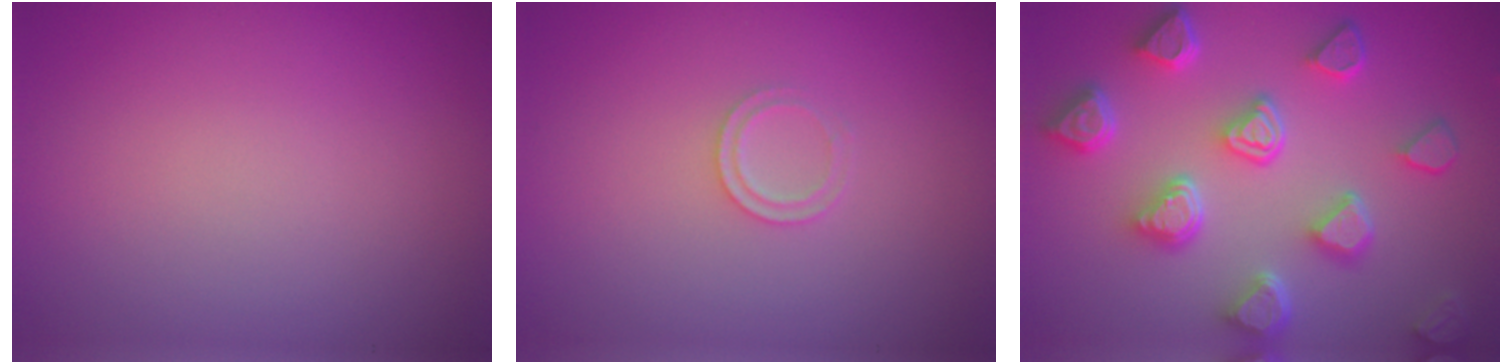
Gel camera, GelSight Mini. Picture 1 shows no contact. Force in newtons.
{"total": 1.2, "press": 1.2, "slide": 0.2}
{"total": 7.0, "press": 5.7, "slide": 4.1}